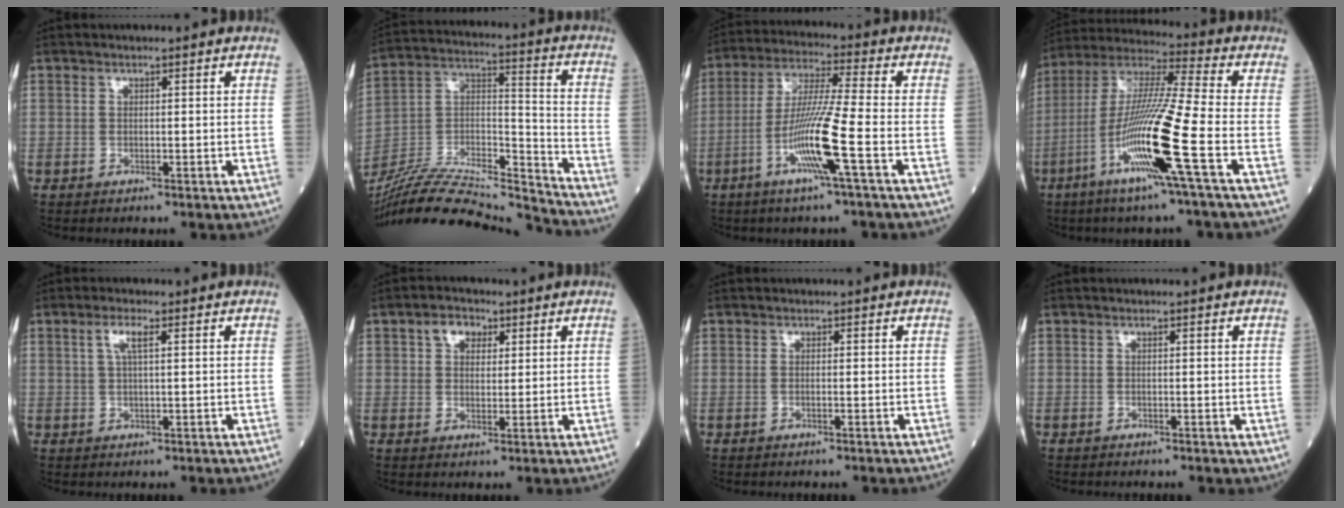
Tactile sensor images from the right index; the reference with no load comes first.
{"total": 23.0, "force": [-21.9, 0.9, 7.1], "torque": [-0.157, 0.006, -0.368]}
{"total": 10.8, "force": [-3.9, -1.2, 10.0], "torque": [-0.199, -0.010, -0.076]}
{"total": 16.0, "force": [-5.9, -1.5, 14.8], "torque": [-0.299, -0.018, -0.117]}
{"total": 2.7, "force": [1.2, 0.3, 2.4], "torque": [-0.056, 0.008, 0.026]}
{"total": 3.9, "force": [1.9, 2.6, 2.1], "torque": [-0.036, 0.013, 0.036]}
{"total": 0.0}
{"total": 0.0}